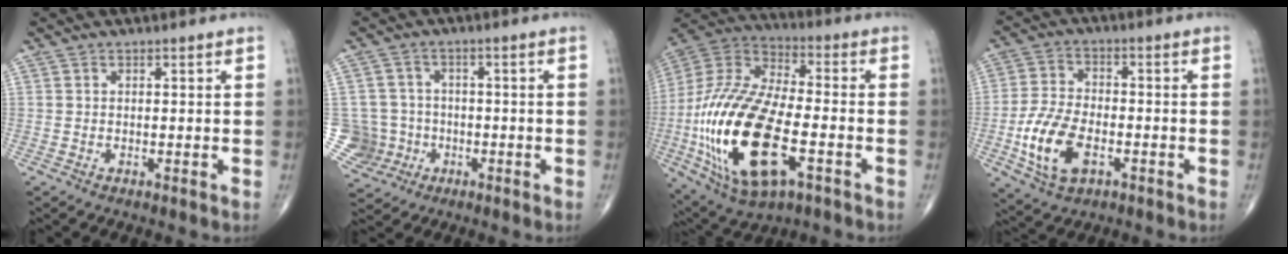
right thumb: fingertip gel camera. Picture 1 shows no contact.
{"total": 7.6, "force": [-1.7, 7.4, 0.6], "torque": [0.004, 0.018, -0.022]}
{"total": 28.1, "force": [-7.6, 12.8, 23.9], "torque": [-0.533, -0.001, -0.123]}
{"total": 11.6, "force": [-3.8, 6.6, 8.8], "torque": [-0.176, 0.011, -0.066]}